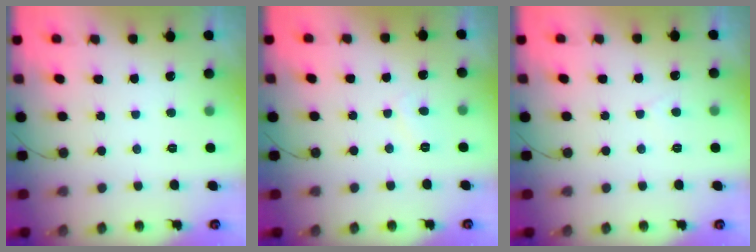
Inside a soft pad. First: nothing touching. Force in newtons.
{"total": 3.0, "press": 3.0, "slide": 0.4}
{"total": 2.3, "press": 2.3, "slide": 0.2}